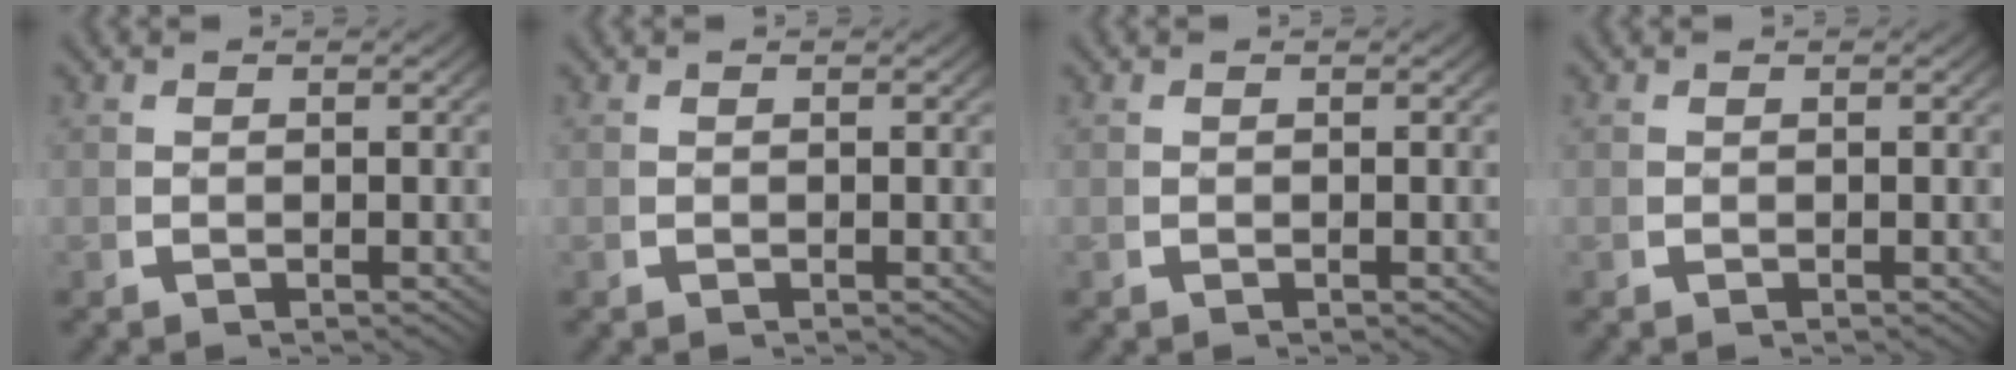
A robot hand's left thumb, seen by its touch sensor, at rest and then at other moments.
{"total": 0.0}
{"total": 0.0}
{"total": 0.0}